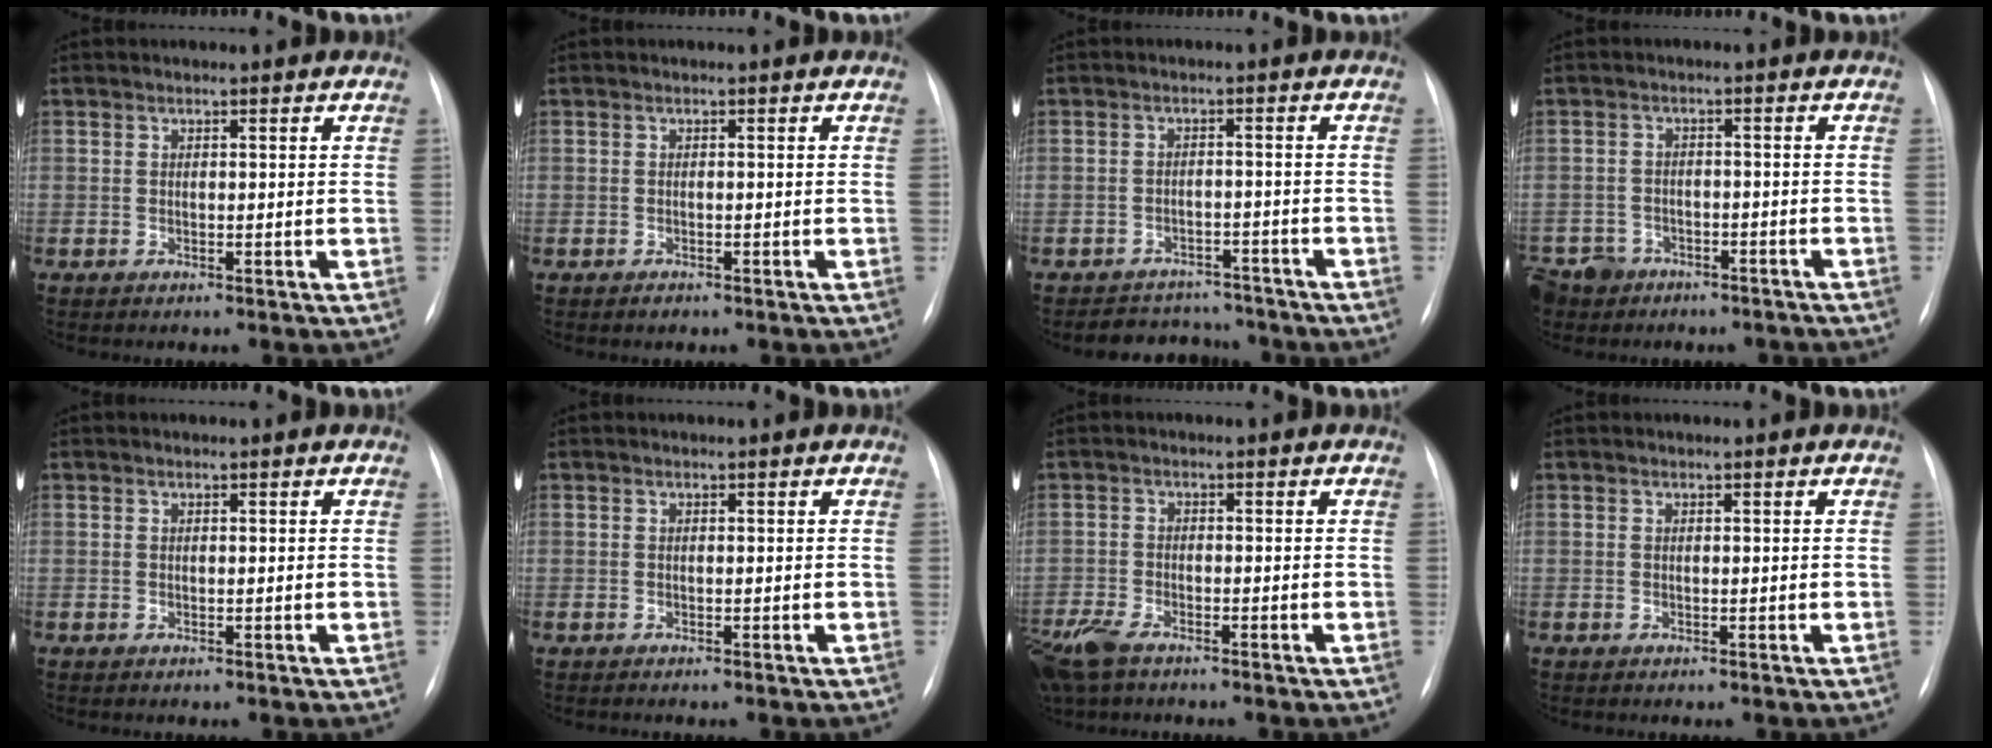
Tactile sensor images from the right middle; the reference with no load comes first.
{"total": 0.8, "force": [-0.5, 0.4, 0.3], "torque": [-0.007, 0.000, -0.004]}
{"total": 7.1, "force": [-6.5, 2.8, 0.2], "torque": [0.007, 0.015, -0.086]}
{"total": 10.1, "force": [-7.3, 6.7, 2.2], "torque": [-0.063, 0.008, -0.102]}
{"total": 0.0}
{"total": 0.0}
{"total": 8.3, "force": [-6.0, 3.2, 4.7], "torque": [-0.107, -0.018, -0.111]}
{"total": 0.0}